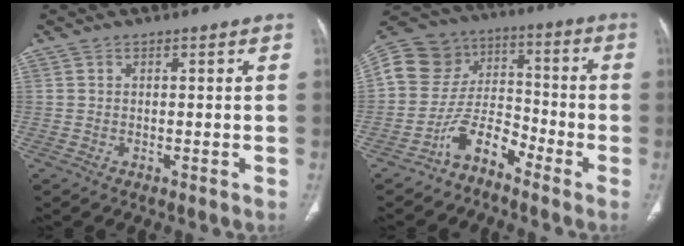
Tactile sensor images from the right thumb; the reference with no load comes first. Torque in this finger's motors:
{"motor_torque": [1.57, 1.78, 1.10, -1.25, 0.10]}